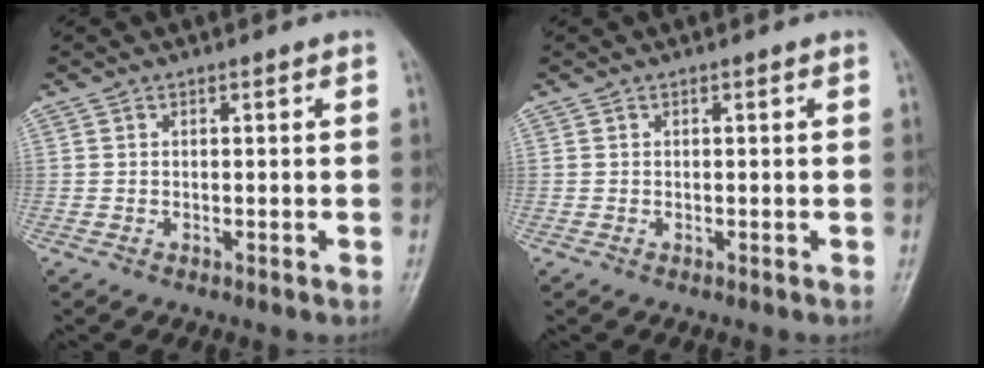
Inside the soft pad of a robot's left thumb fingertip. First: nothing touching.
{"total": 0.0}